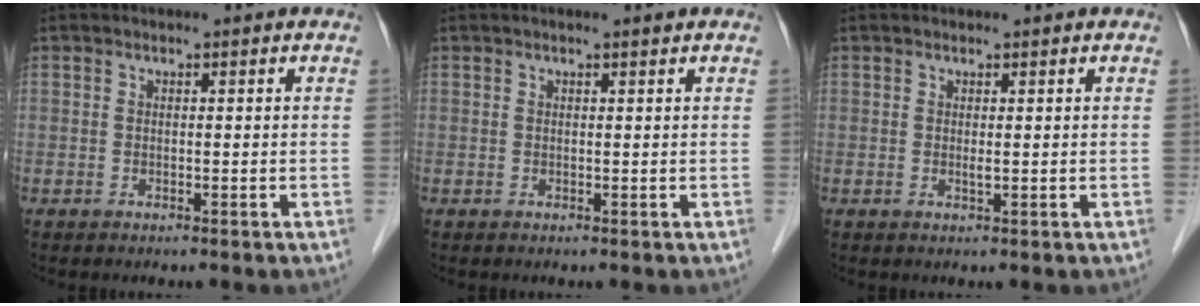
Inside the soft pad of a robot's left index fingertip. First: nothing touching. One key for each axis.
{"total": 1.0, "fx": 0.8, "fy": -0.2, "fz": 0.4, "tx": -0.009, "ty": 0.004, "tz": 0.016}
{"total": 0.8, "fx": 0.4, "fy": 0.1, "fz": 0.7, "tx": -0.014, "ty": -0.001, "tz": 0.007}